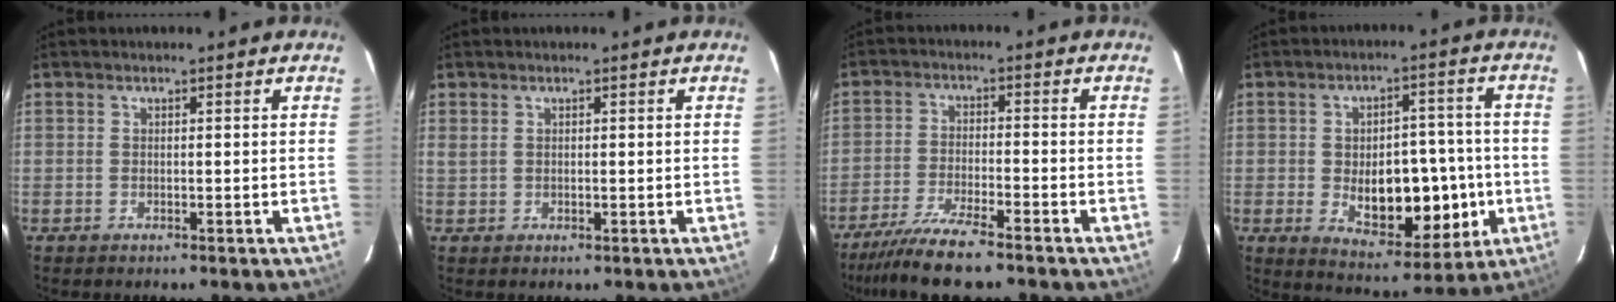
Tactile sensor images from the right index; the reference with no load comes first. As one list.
[{"total": 1.4, "force": [0.3, 0.7, 1.1], "torque": [-0.030, 0.001, 0.011]}, {"total": 8.7, "force": [-7.1, 0.3, 4.9], "torque": [-0.084, -0.026, -0.124]}, {"total": 13.6, "force": [-2.4, 7.0, 11.4], "torque": [-0.163, 0.011, -0.022]}]